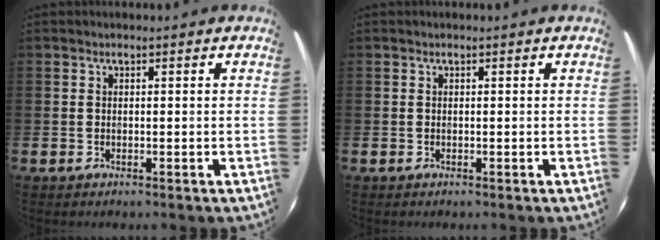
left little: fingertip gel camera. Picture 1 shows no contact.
{"total": 0.0}